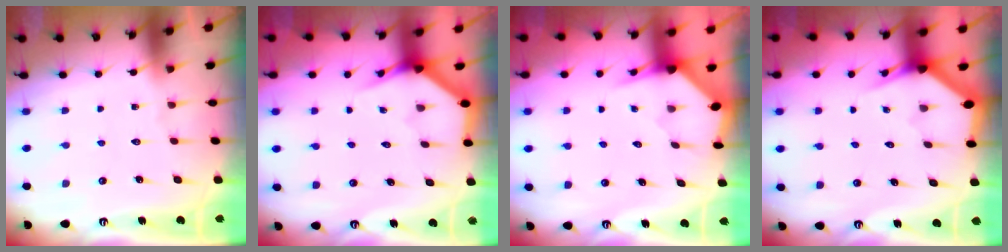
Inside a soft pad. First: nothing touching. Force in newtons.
{"total": 3.8, "press": 3.8, "slide": 0.3}
{"total": 3.2, "press": 3.1, "slide": 0.3}
{"total": 2.7, "press": 2.7, "slide": 0.1}